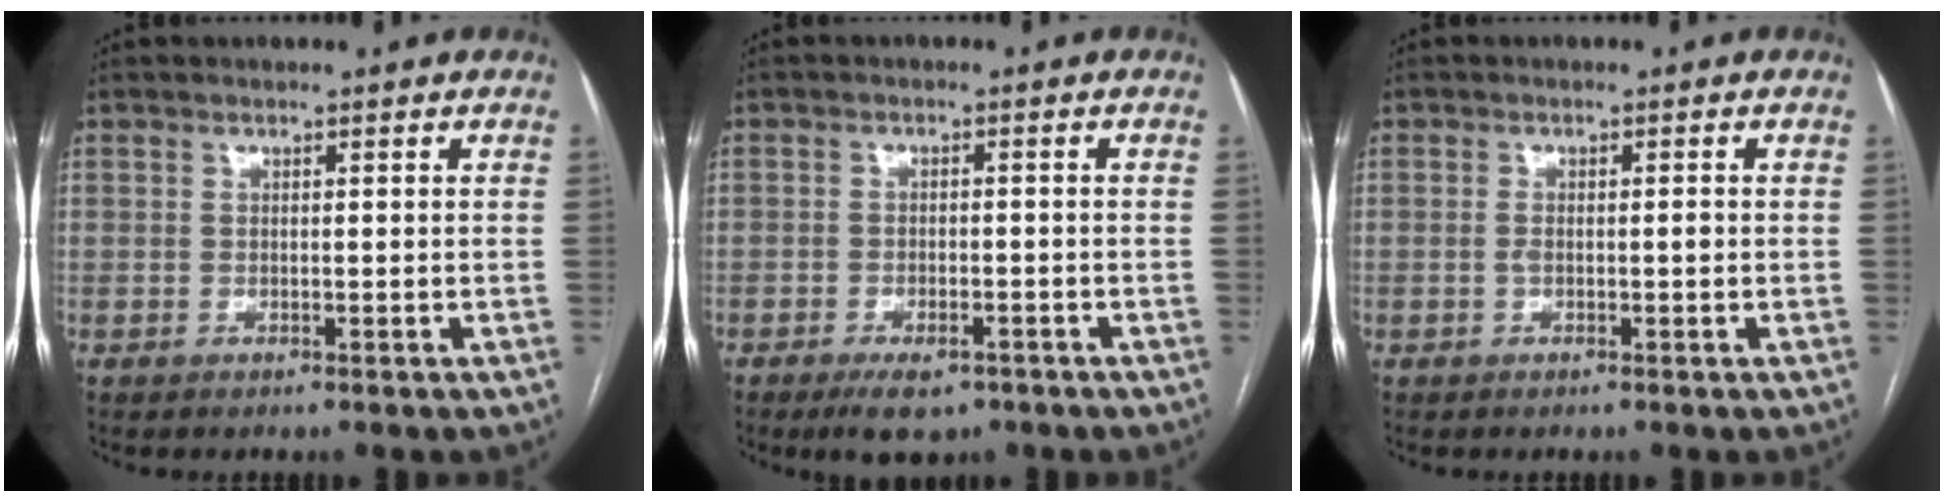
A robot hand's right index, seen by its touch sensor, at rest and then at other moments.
{"total": 5.2, "force": [-3.5, 2.3, 3.1], "torque": [-0.049, -0.002, -0.048]}
{"total": 1.8, "force": [-0.3, 0.5, 1.7], "torque": [-0.034, 0.004, -0.001]}